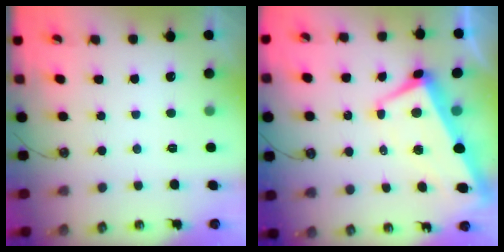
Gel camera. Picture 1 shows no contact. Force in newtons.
{"total": 1.8, "press": 1.1, "slide": 1.3}